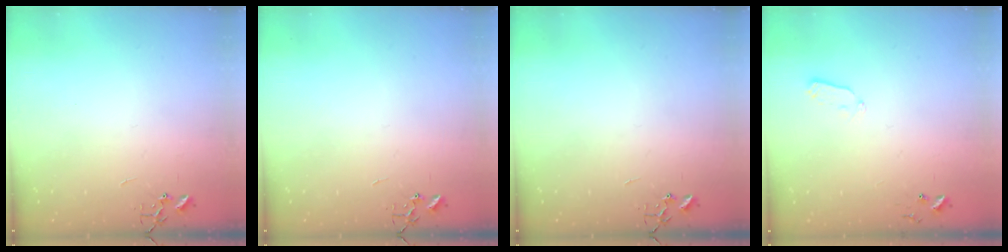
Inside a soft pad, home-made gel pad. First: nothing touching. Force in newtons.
{"total": 0.0}
{"total": 0.0}
{"total": 4.6, "press": 4.5, "slide": 0.9}